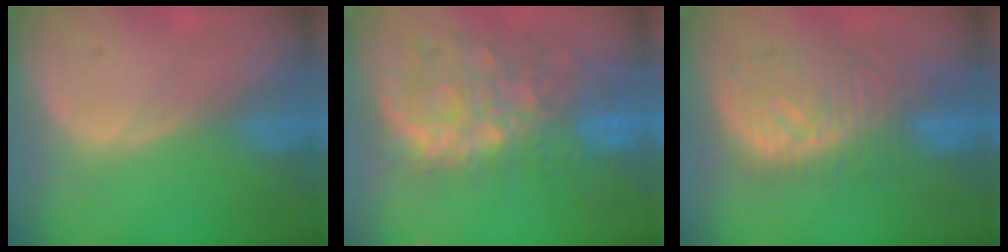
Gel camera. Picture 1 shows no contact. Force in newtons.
{"total": 11.5, "press": 9.7, "slide": 6.2}
{"total": 9.8, "press": 9.0, "slide": 3.8}